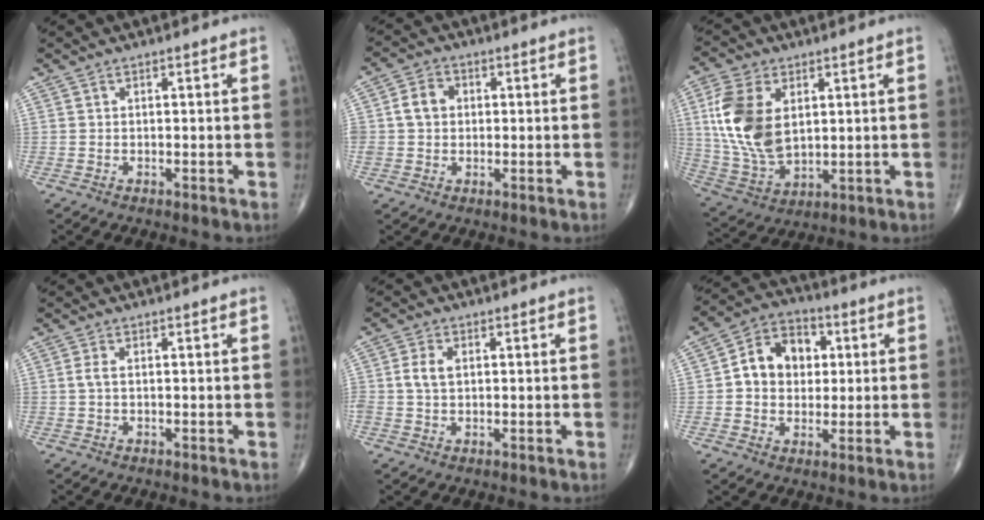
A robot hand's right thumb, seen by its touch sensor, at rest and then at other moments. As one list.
[{"total": 5.7, "force": [0.6, 4.6, 3.2], "torque": [-0.049, 0.013, 0.007]}, {"total": 15.5, "force": [3.3, 9.5, 11.9], "torque": [-0.237, -0.014, 0.073]}, {"total": 1.5, "force": [0.1, 0.6, 1.3], "torque": [-0.033, -0.001, 0.001]}, {"total": 3.6, "force": [0.4, 2.3, 2.7], "torque": [-0.063, 0.007, 0.007]}, {"total": 11.2, "force": [1.5, 8.8, 6.7], "torque": [-0.072, 0.016, 0.017]}]